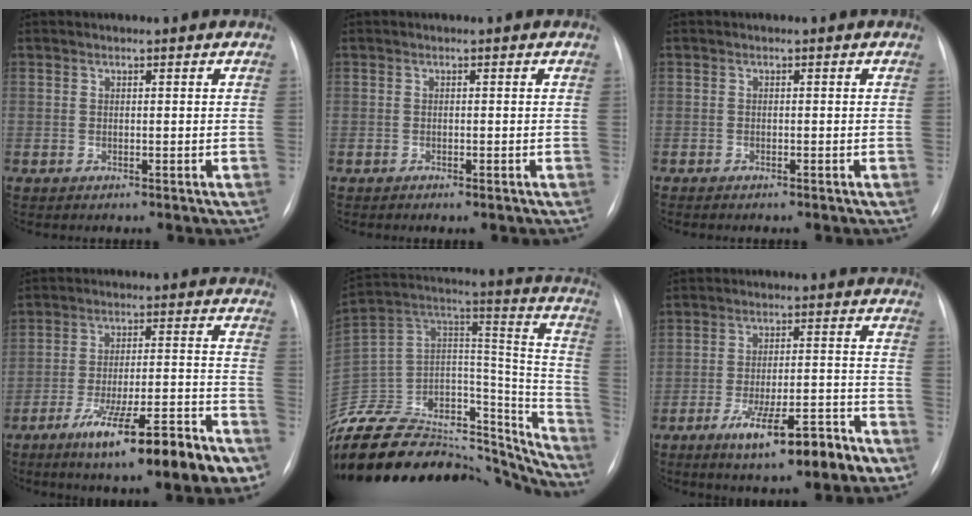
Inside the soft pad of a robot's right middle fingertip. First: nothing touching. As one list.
[{"total": 0.6, "force": [-0.4, 0.0, 0.4], "torque": [-0.009, -0.002, -0.004]}, {"total": 1.5, "force": [-1.3, 0.2, 0.8], "torque": [-0.014, -0.003, -0.013]}, {"total": 16.4, "force": [-10.4, 1.8, 12.6], "torque": [-0.170, -0.002, -0.160]}, {"total": 44.1, "force": [-36.9, 15.3, 18.7], "torque": [-0.330, -0.032, -0.533]}, {"total": 11.3, "force": [-7.0, 2.2, 8.6], "torque": [-0.137, 0.004, -0.103]}]